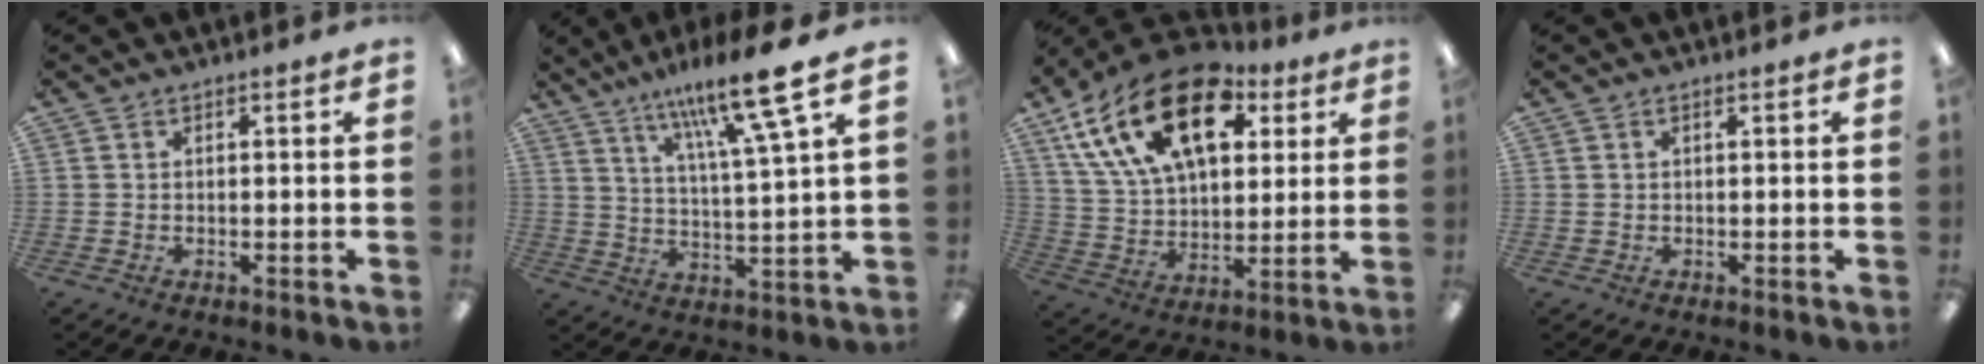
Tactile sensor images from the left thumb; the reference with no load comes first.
{"total": 14.9, "force": [10.5, 1.5, 10.5], "torque": [-0.180, -0.054, 0.164]}
{"total": 22.9, "force": [10.8, 13.2, 15.3], "torque": [-0.276, -0.039, 0.191]}
{"total": 0.0}